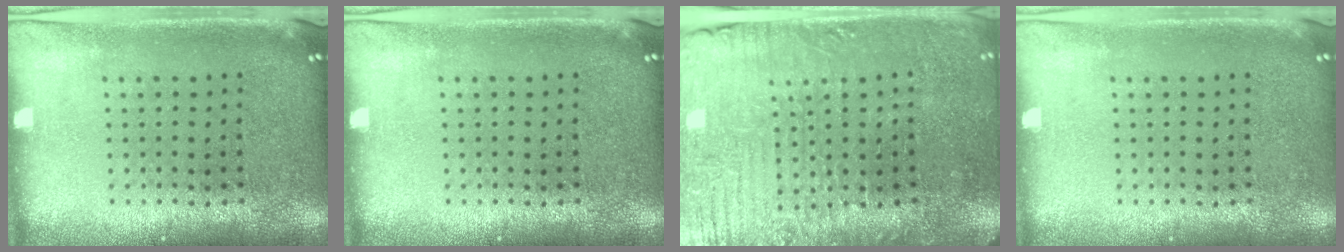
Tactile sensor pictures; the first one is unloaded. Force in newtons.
{"total": 0.0}
{"total": 3.9, "press": 3.8, "slide": 0.8}
{"total": 0.0}